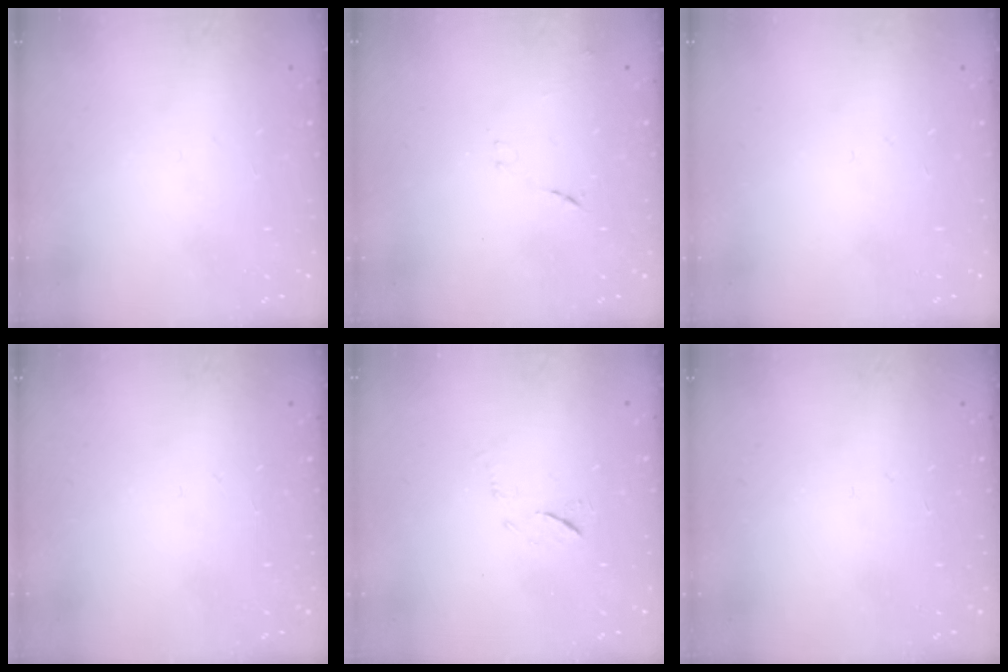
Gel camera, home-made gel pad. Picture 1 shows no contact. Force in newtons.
{"total": 7.2, "press": 7.2, "slide": 0.6}
{"total": 0.0}
{"total": 0.0}
{"total": 5.6, "press": 5.6, "slide": 0.6}
{"total": 0.0}